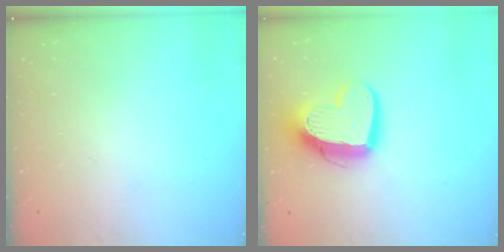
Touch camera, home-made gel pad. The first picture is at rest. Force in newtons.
{"total": 14.9, "press": 14.8, "slide": 1.5}